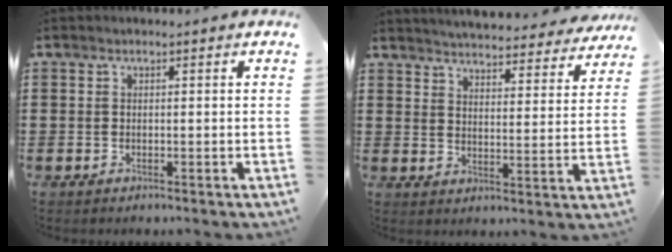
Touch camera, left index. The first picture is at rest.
{"total": 4.6, "force": [4.6, -0.4, 0.5], "torque": [-0.024, -0.038, 0.075]}